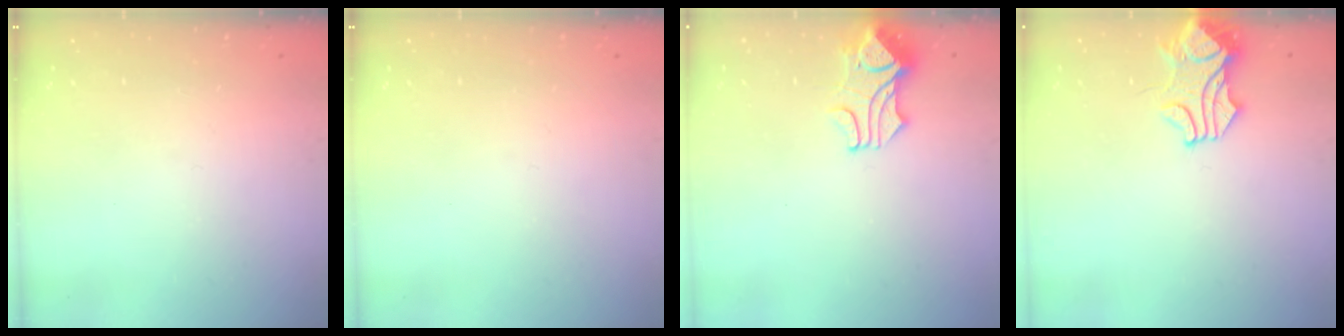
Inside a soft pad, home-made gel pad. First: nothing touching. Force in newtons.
{"total": 0.0}
{"total": 1.6, "press": 1.2, "slide": 1.0}
{"total": 1.9, "press": 1.7, "slide": 0.8}